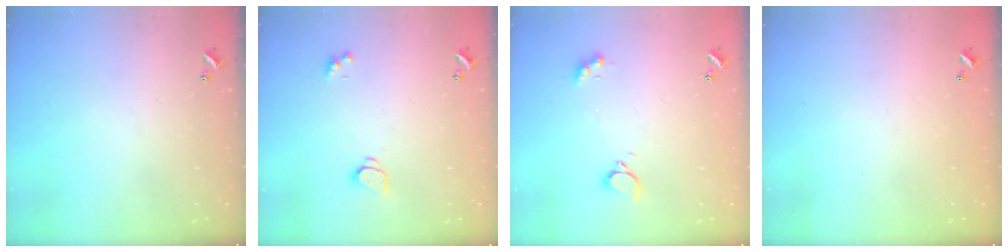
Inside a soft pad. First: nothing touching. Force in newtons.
{"total": 1.6, "press": 1.5, "slide": 0.5}
{"total": 2.5, "press": 2.4, "slide": 0.7}
{"total": 2.7, "press": 2.7, "slide": 0.1}